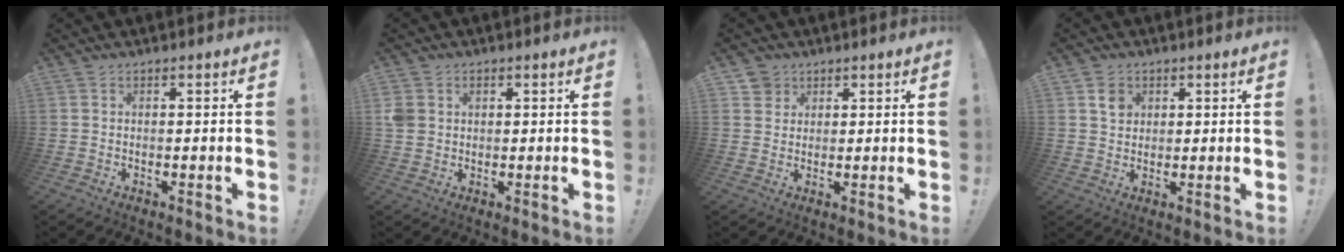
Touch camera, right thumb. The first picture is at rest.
{"total": 3.5, "force": [0.9, 2.9, 1.6], "torque": [-0.024, -0.004, 0.014]}
{"total": 3.7, "force": [2.2, 2.9, 0.2], "torque": [-0.002, -0.010, 0.041]}
{"total": 4.2, "force": [1.9, 3.7, 0.7], "torque": [0.010, -0.009, 0.031]}